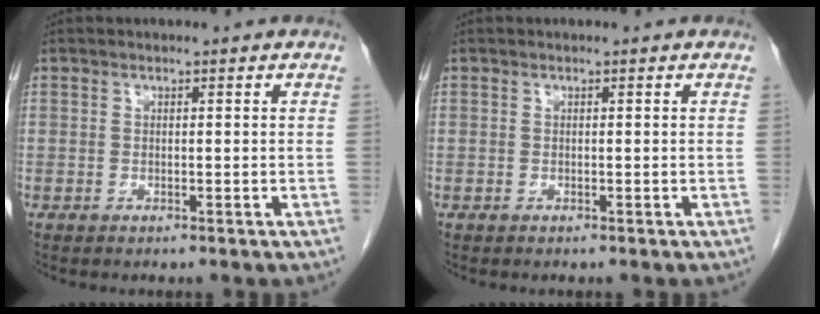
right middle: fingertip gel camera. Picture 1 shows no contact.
{"total": 0.0}